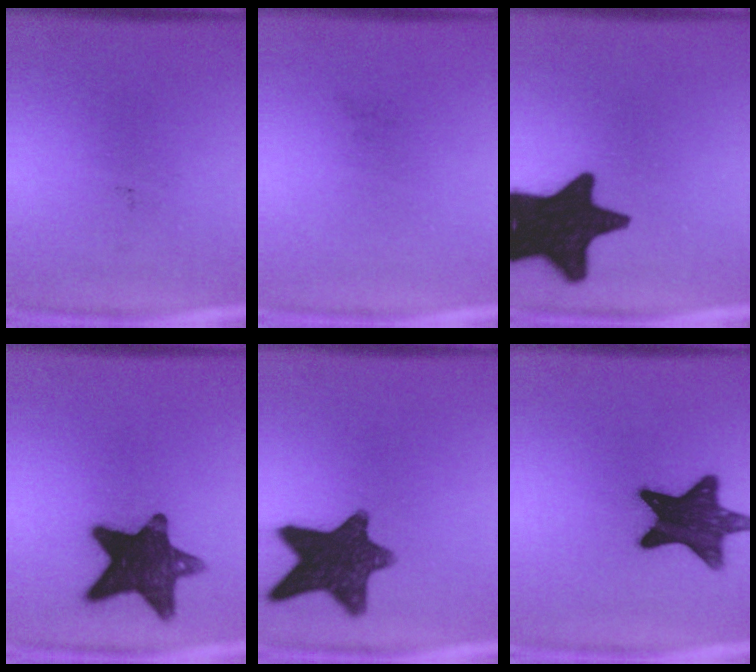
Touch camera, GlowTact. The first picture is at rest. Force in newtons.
{"total": 0.0}
{"total": 19.6}
{"total": 14.3}
{"total": 13.4}
{"total": 14.0}